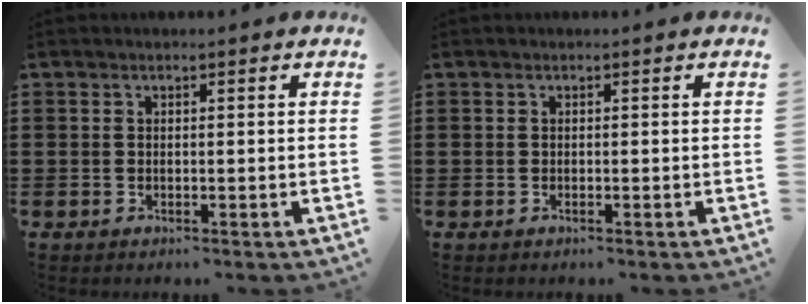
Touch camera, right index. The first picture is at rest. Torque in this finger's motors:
{"motor_torque": [-0.77, 1.37, -1.05, -0.21]}